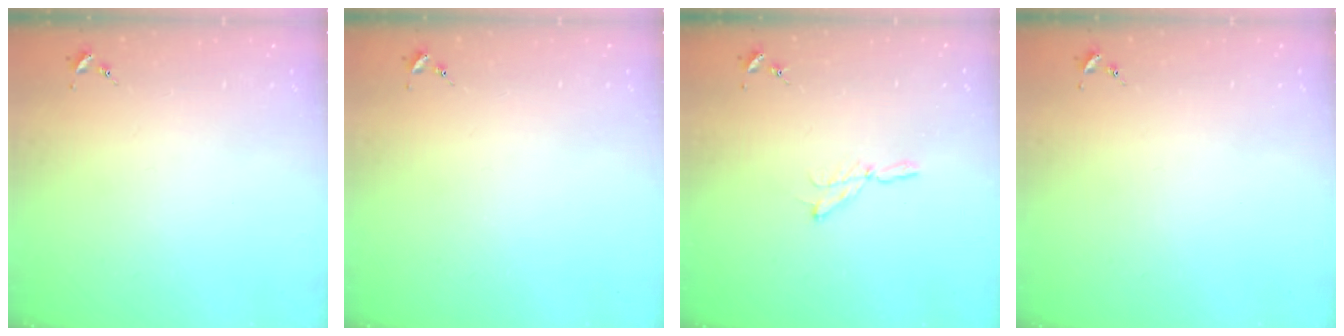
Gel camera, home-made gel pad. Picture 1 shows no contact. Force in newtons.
{"total": 0.0}
{"total": 4.1, "press": 4.1, "slide": 0.4}
{"total": 0.0}